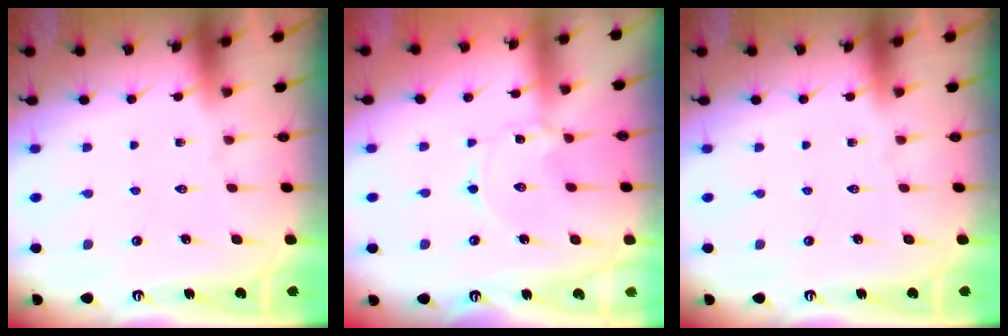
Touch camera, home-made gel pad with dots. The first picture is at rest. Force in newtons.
{"total": 1.2, "press": 1.2, "slide": 0.3}
{"total": 0.0}